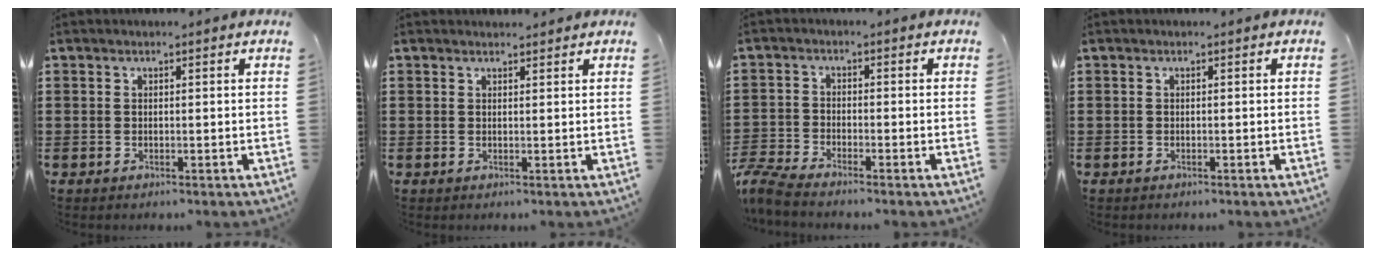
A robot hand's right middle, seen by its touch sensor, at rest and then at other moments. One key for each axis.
{"total": 0.9, "fx": 0.9, "fy": 0.1, "fz": 0.0, "tx": 0.006, "ty": -0.003, "tz": 0.015}
{"total": 3.8, "fx": -3.5, "fy": 0.2, "fz": 1.4, "tx": -0.060, "ty": -0.015, "tz": -0.080}
{"total": 0.0}